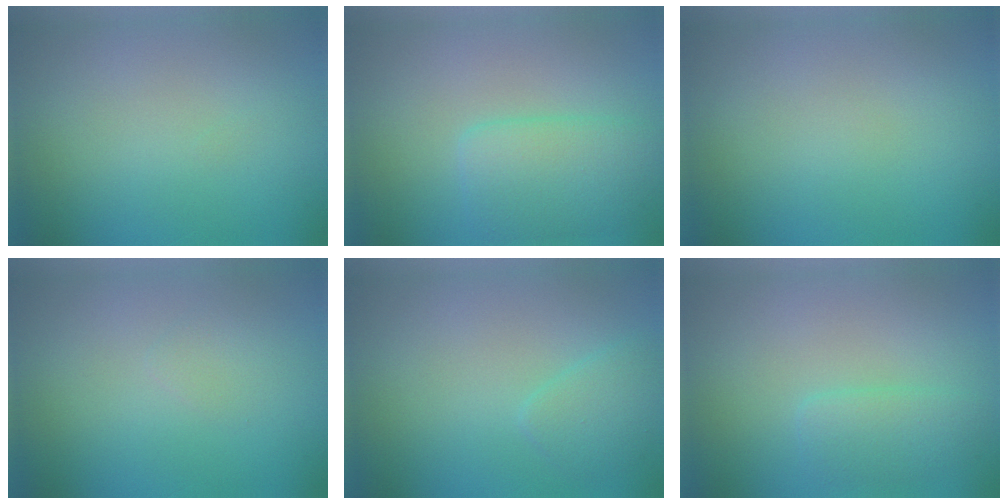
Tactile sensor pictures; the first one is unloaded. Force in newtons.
{"total": 3.5, "press": 3.5, "slide": 0.1}
{"total": 0.0}
{"total": 0.8, "press": 0.8, "slide": 0.0}
{"total": 1.8, "press": 1.8, "slide": 0.1}
{"total": 1.9, "press": 1.9, "slide": 0.1}